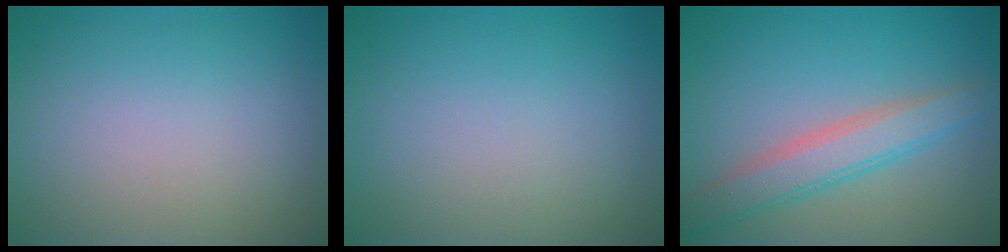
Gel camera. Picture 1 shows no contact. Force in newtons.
{"total": 0.0}
{"total": 3.8, "press": 3.8, "slide": 0.1}